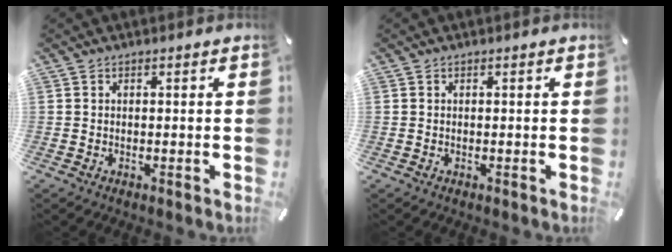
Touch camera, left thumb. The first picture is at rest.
{"total": 0.0}